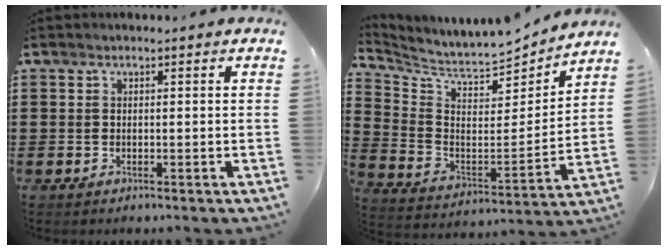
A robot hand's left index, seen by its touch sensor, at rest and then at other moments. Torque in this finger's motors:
{"motor_torque": [1.15, -0.99, 0.22, 0.04]}